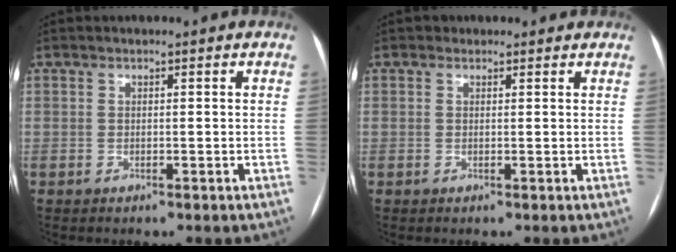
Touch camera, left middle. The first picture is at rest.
{"total": 1.6, "force": [1.2, 1.1, -0.1], "torque": [0.009, 0.003, 0.007]}